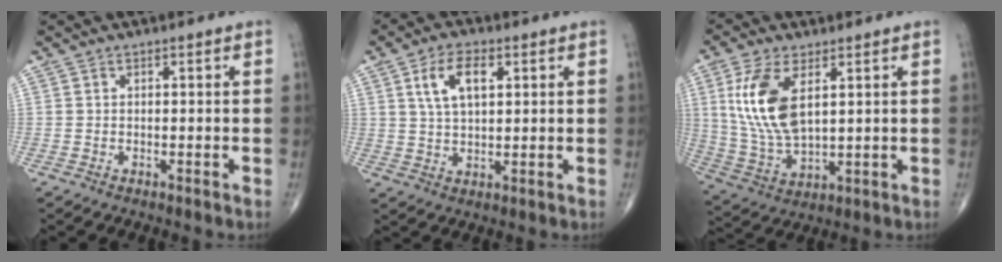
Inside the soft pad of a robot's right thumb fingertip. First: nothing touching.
{"total": 7.7, "force": [2.8, 3.9, 6.1], "torque": [-0.100, -0.004, 0.052]}
{"total": 13.3, "force": [4.1, 6.4, 11.0], "torque": [-0.230, -0.018, 0.090]}